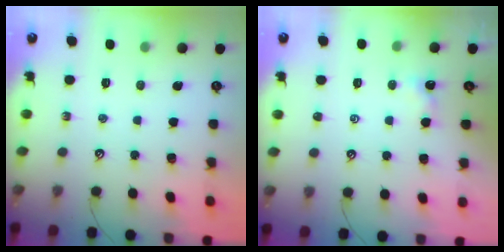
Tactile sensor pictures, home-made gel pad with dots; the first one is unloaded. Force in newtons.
{"total": 0.5, "press": 0.4, "slide": 0.3}